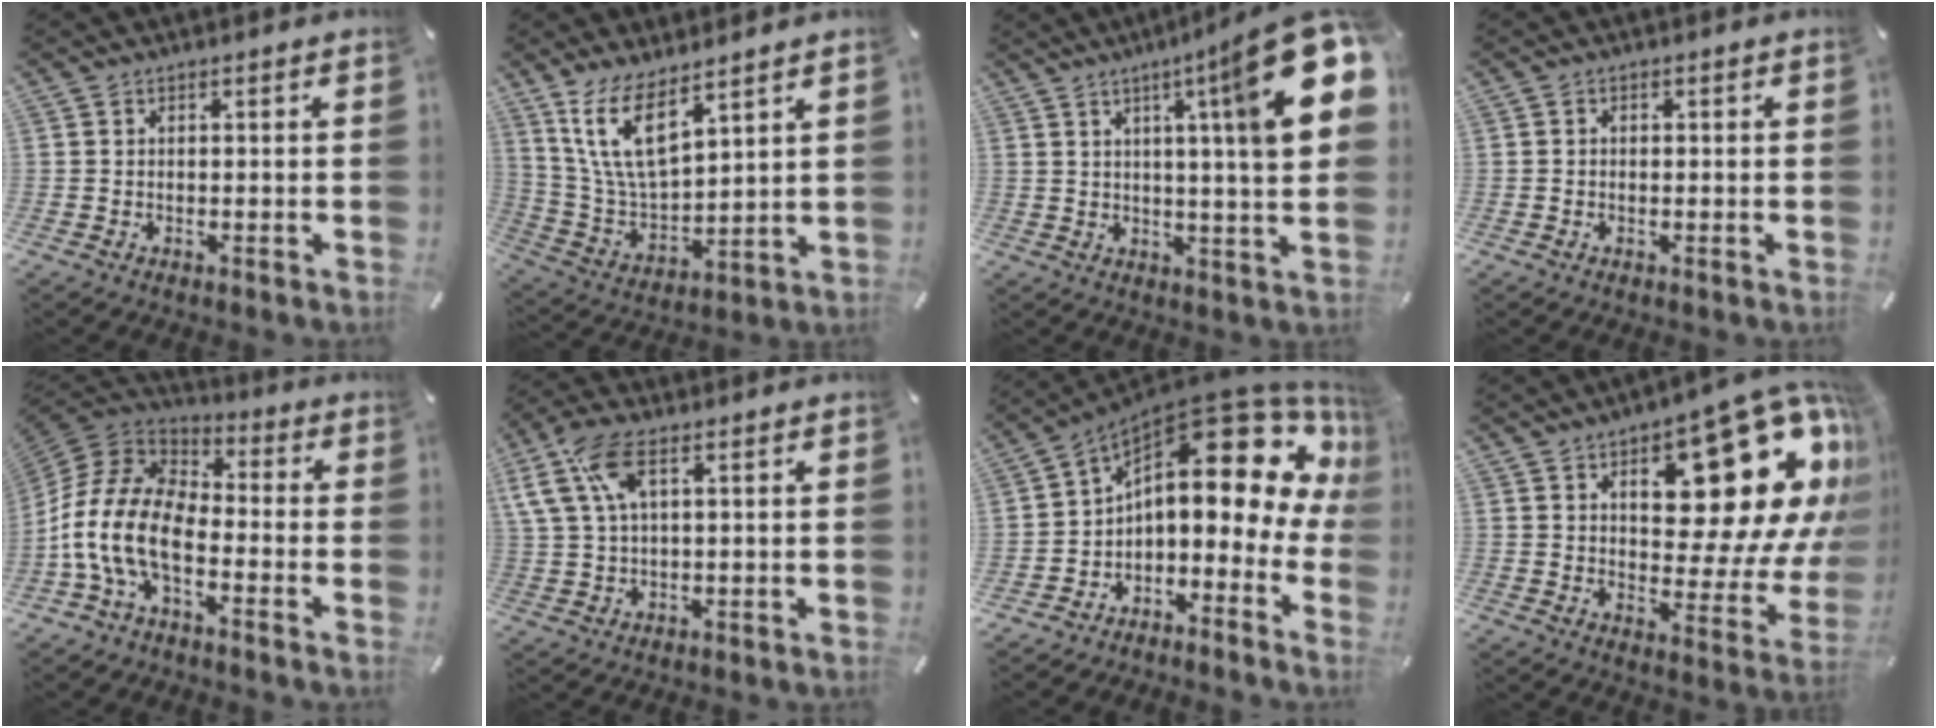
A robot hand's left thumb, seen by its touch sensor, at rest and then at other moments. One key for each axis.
{"total": 12.7, "fx": 8.5, "fy": 4.8, "fz": 8.1, "tx": -0.192, "ty": -0.039, "tz": 0.154}
{"total": 21.4, "fx": 8.2, "fy": 2.4, "fz": 19.6, "tx": -0.286, "ty": -0.051, "tz": 0.114}
{"total": 0.7, "fx": -0.3, "fy": 0.6, "fz": 0.4, "tx": -0.007, "ty": 0.002, "tz": -0.007}
{"total": 15.7, "fx": -7.7, "fy": 8.8, "fz": 10.5, "tx": -0.238, "ty": 0.020, "tz": -0.144}
{"total": 10.8, "fx": 3.9, "fy": 5.1, "fz": 8.8, "tx": -0.190, "ty": 0.004, "tz": 0.074}
{"total": 17.4, "fx": 6.4, "fy": 7.8, "fz": 14.2, "tx": -0.200, "ty": -0.057, "tz": 0.097}
{"total": 24.9, "fx": 11.6, "fy": 12.2, "fz": 18.3, "tx": -0.212, "ty": -0.091, "tz": 0.194}